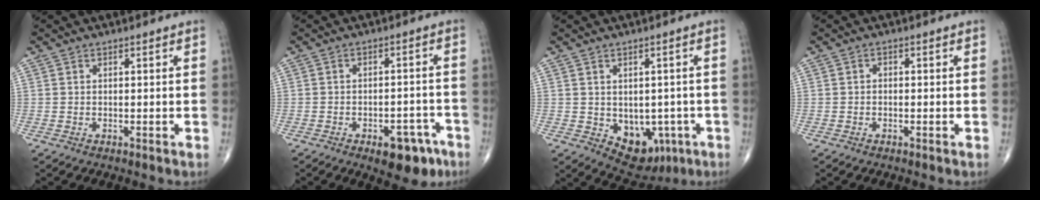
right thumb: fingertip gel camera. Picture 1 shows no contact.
{"total": 8.4, "force": [-4.8, 4.3, 5.4], "torque": [-0.047, 0.034, -0.058]}
{"total": 9.2, "force": [-2.5, 6.7, 5.8], "torque": [-0.039, 0.009, -0.015]}
{"total": 0.7, "force": [-0.3, 0.5, 0.4], "torque": [0.001, 0.003, -0.010]}